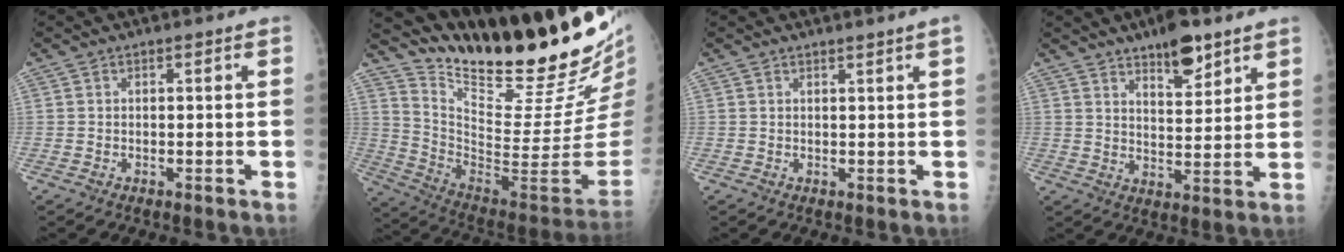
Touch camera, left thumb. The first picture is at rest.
{"total": 30.2, "force": [24.0, 5.3, 17.6], "torque": [-0.255, -0.164, 0.367]}
{"total": 1.5, "force": [1.1, -0.6, 0.8], "torque": [-0.017, -0.009, 0.021]}
{"total": 8.9, "force": [6.1, 3.1, 5.6], "torque": [-0.066, -0.040, 0.098]}